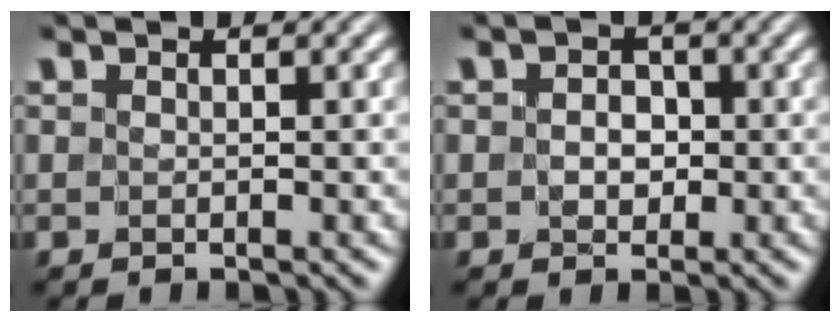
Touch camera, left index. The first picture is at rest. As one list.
[{"total": 2.0, "force": [-0.1, 1.7, 1.2], "torque": [-0.012, -0.001, -0.008]}]